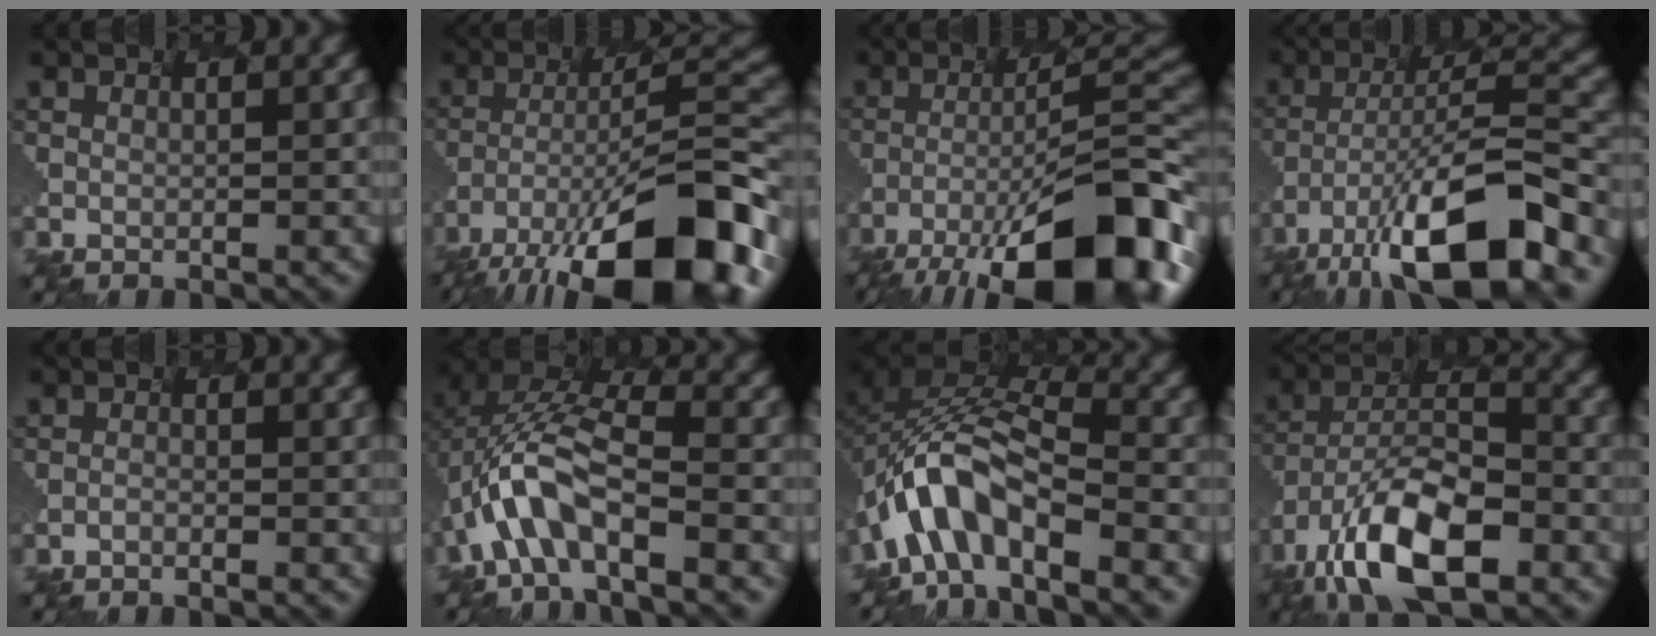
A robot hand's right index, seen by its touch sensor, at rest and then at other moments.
{"total": 15.9, "force": [-11.1, 3.9, 10.7], "torque": [-0.182, -0.004, -0.156]}
{"total": 15.1, "force": [-9.2, 3.7, 11.3], "torque": [-0.168, -0.005, -0.125]}
{"total": 13.1, "force": [-9.4, 2.7, 8.7], "torque": [-0.164, 0.002, -0.133]}
{"total": 1.2, "force": [-1.2, -0.2, 0.1], "torque": [0.007, -0.002, -0.013]}
{"total": 6.5, "force": [-3.8, 2.0, 4.9], "torque": [-0.132, 0.014, -0.046]}
{"total": 8.2, "force": [-5.7, 2.9, 5.1], "torque": [-0.122, 0.010, -0.076]}
{"total": 11.5, "force": [-8.5, 3.7, 6.8], "torque": [-0.149, -0.007, -0.128]}